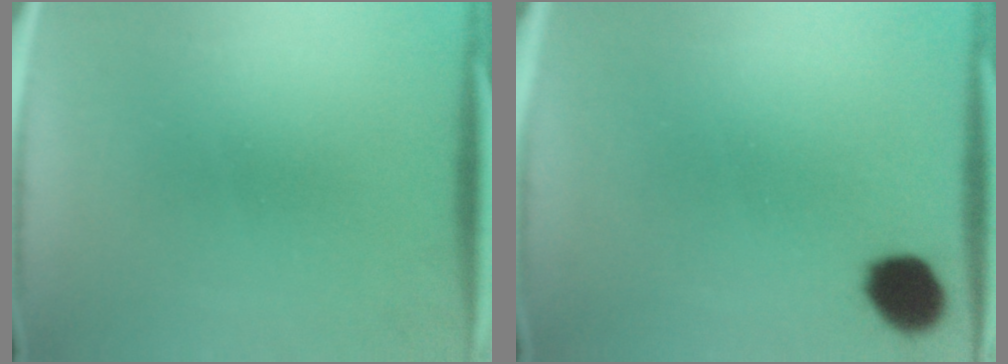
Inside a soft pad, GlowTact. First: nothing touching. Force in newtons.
{"total": 8.3}